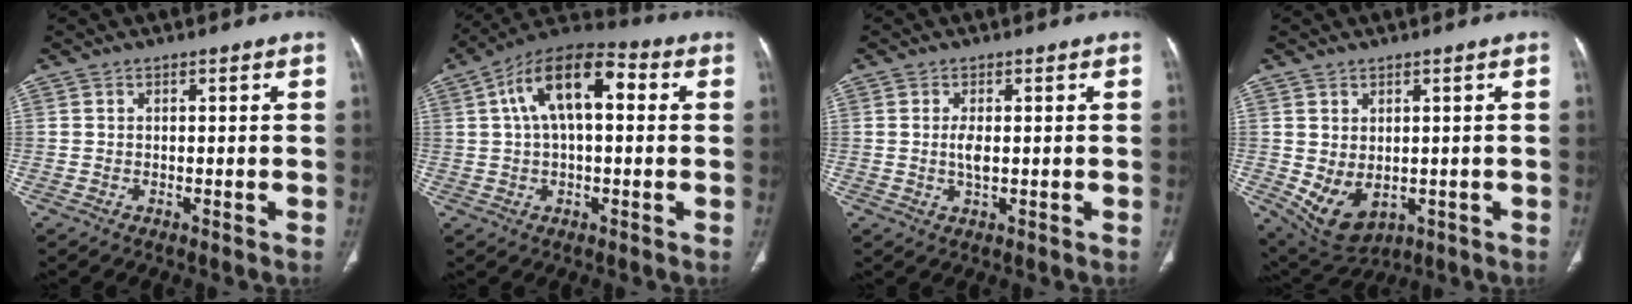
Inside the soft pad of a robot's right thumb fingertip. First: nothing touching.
{"total": 14.5, "force": [3.2, 7.2, 12.2], "torque": [-0.205, 0.034, 0.047]}
{"total": 2.7, "force": [0.1, 1.0, 2.5], "torque": [-0.053, -0.004, 0.003]}
{"total": 8.2, "force": [-0.9, 5.6, 5.9], "torque": [-0.094, -0.007, 0.014]}